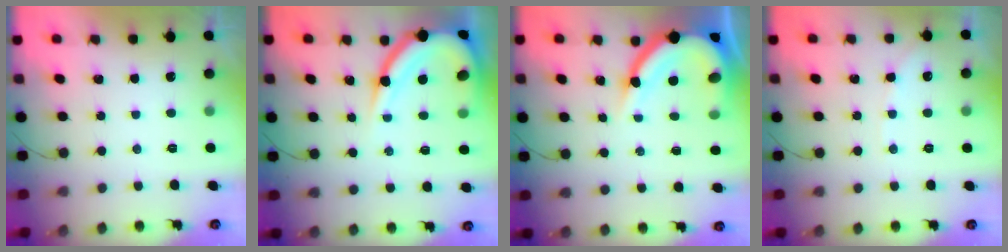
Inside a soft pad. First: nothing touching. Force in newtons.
{"total": 12.7, "press": 12.6, "slide": 1.2}
{"total": 14.8, "press": 14.7, "slide": 1.5}
{"total": 4.0, "press": 3.9, "slide": 0.6}